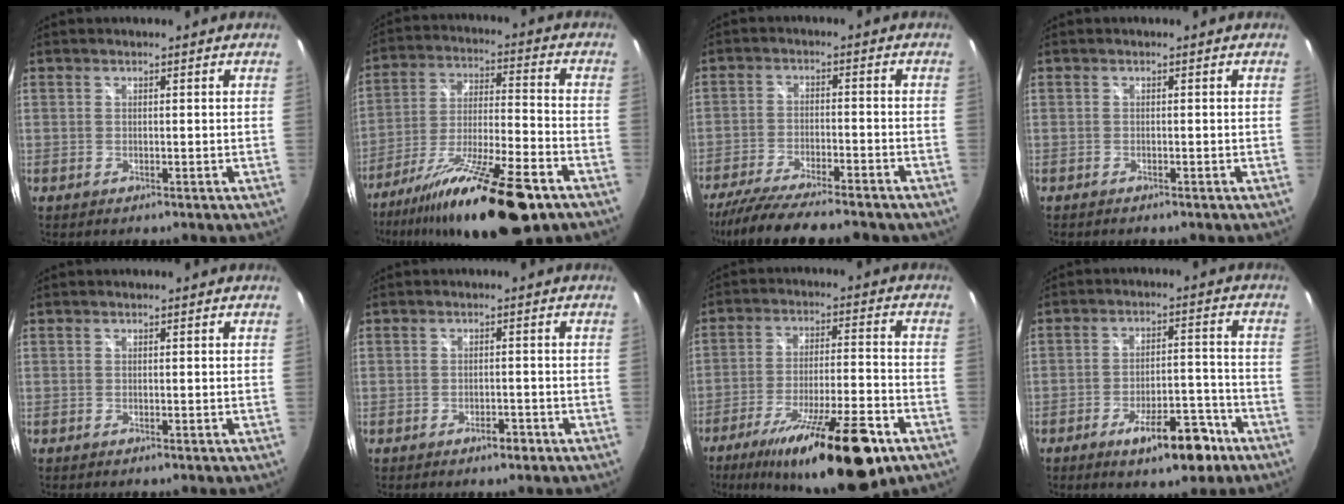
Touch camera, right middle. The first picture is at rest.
{"total": 21.7, "force": [-15.1, 3.8, 15.2], "torque": [-0.278, -0.035, -0.251]}
{"total": 17.4, "force": [-14.8, 3.1, 8.6], "torque": [-0.170, -0.035, -0.232]}
{"total": 0.6, "force": [-0.6, 0.1, 0.2], "torque": [-0.006, -0.003, -0.012]}
{"total": 0.0}
{"total": 2.0, "force": [-1.4, 0.9, 1.1], "torque": [-0.022, 0.000, -0.020]}
{"total": 20.5, "force": [-13.1, 4.1, 15.3], "torque": [-0.260, -0.026, -0.204]}
{"total": 10.0, "force": [-6.2, 3.5, 7.0], "torque": [-0.115, 0.007, -0.084]}